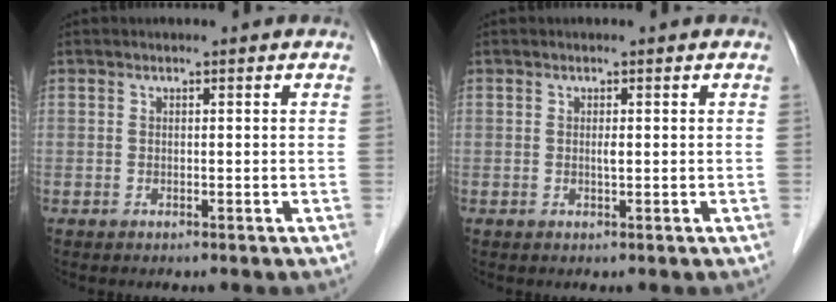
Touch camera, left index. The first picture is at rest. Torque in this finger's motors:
{"motor_torque": [0.28, 0.23, 0.03, 0.01]}